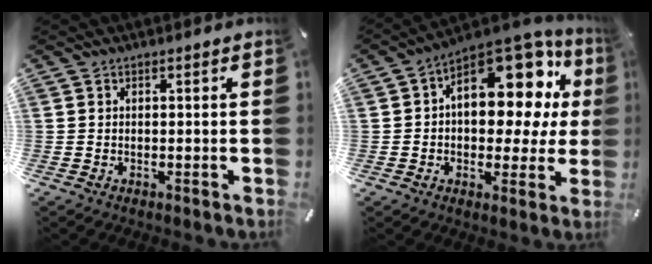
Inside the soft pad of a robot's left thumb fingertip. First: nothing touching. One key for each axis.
{"total": 17.4, "fx": 6.9, "fy": 10.3, "fz": 12.2, "tx": -0.158, "ty": -0.060, "tz": 0.115}